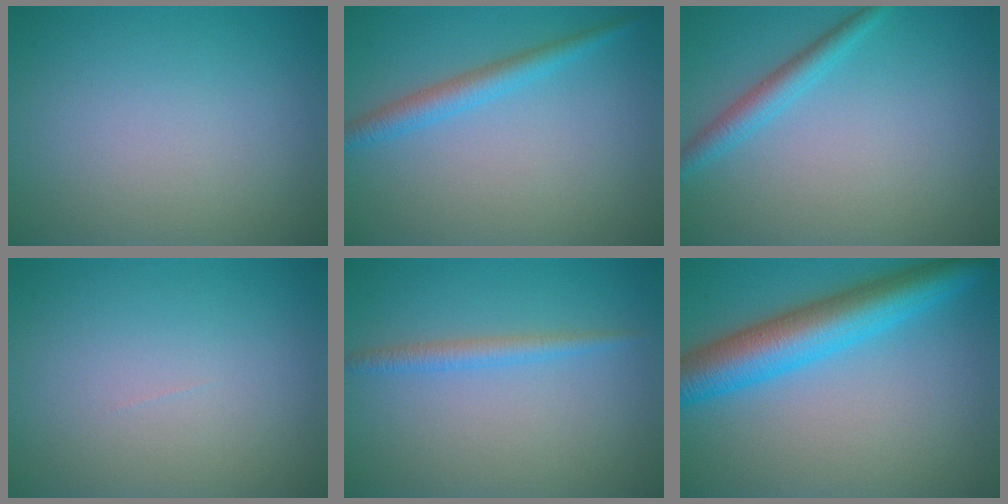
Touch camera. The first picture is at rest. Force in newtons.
{"total": 2.5, "press": 2.5, "slide": 0.1}
{"total": 2.3, "press": 2.3, "slide": 0.1}
{"total": 0.0}
{"total": 1.7, "press": 1.7, "slide": 0.1}
{"total": 7.6, "press": 7.6, "slide": 0.3}